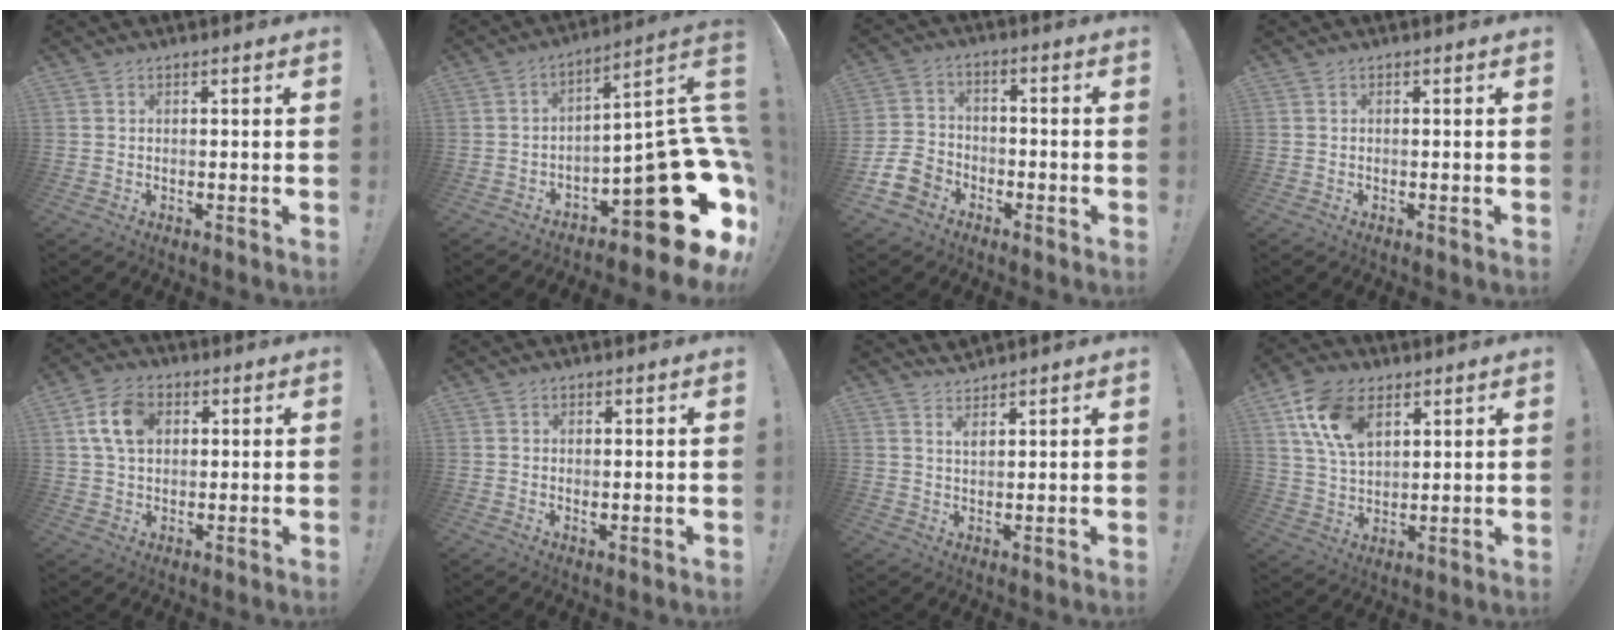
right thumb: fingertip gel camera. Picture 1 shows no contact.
{"total": 23.0, "force": [-8.3, 8.3, 19.8], "torque": [-0.232, 0.022, -0.124]}
{"total": 9.9, "force": [-5.9, 7.0, 3.8], "torque": [-0.077, 0.037, -0.109]}
{"total": 0.0}
{"total": 10.4, "force": [3.0, 7.1, 6.9], "torque": [-0.131, 0.015, 0.063]}
{"total": 0.8, "force": [0.3, 0.5, 0.5], "torque": [-0.001, -0.003, 0.003]}
{"total": 2.7, "force": [2.4, 0.8, 0.9], "torque": [-0.010, -0.017, 0.043]}
{"total": 14.1, "force": [6.8, 8.7, 8.7], "torque": [-0.153, -0.017, 0.131]}